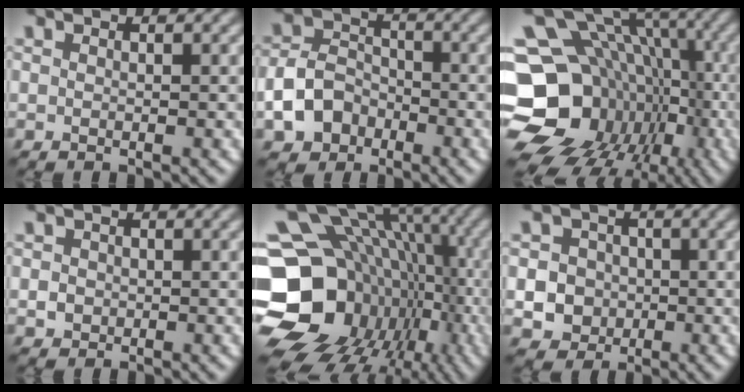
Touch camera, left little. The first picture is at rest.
{"total": 5.0, "force": [-2.5, 3.7, 2.3], "torque": [-0.044, 0.006, -0.055]}
{"total": 19.3, "force": [-5.5, 16.1, 9.1], "torque": [-0.160, -0.007, -0.084]}
{"total": 2.0, "force": [0.2, 1.8, 0.8], "torque": [-0.001, 0.011, -0.005]}
{"total": 20.6, "force": [-4.9, 16.5, 11.4], "torque": [-0.195, -0.006, -0.077]}
{"total": 6.6, "force": [-1.4, 6.2, 1.8], "torque": [-0.024, 0.007, -0.054]}